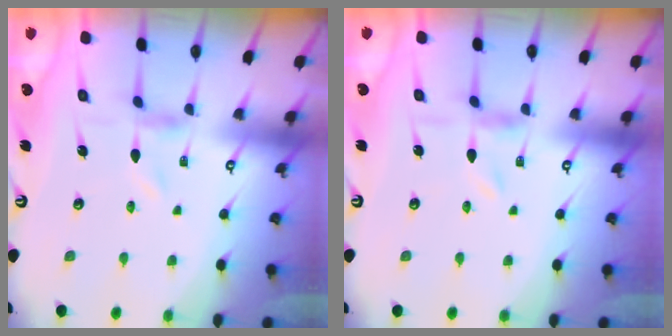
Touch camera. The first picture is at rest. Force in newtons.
{"total": 1.2, "press": 1.2, "slide": 0.3}